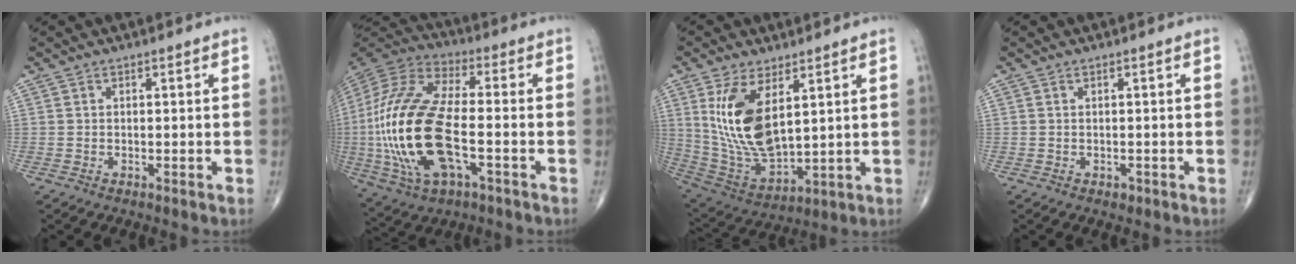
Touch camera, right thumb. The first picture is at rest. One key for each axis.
{"total": 26.0, "fx": -4.4, "fy": 11.4, "fz": 22.9, "tx": -0.526, "ty": 0.007, "tz": -0.074}
{"total": 15.4, "fx": 4.8, "fy": 7.3, "fz": 12.7, "tx": -0.241, "ty": -0.026, "tz": 0.115}
{"total": 0.6, "fx": -0.2, "fy": 0.4, "fz": 0.4, "tx": -0.006, "ty": -0.001, "tz": 0.000}